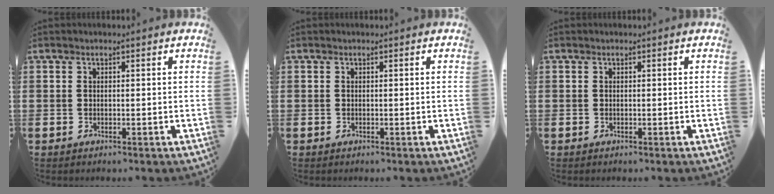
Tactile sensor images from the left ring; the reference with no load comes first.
{"total": 0.0}
{"total": 0.0}